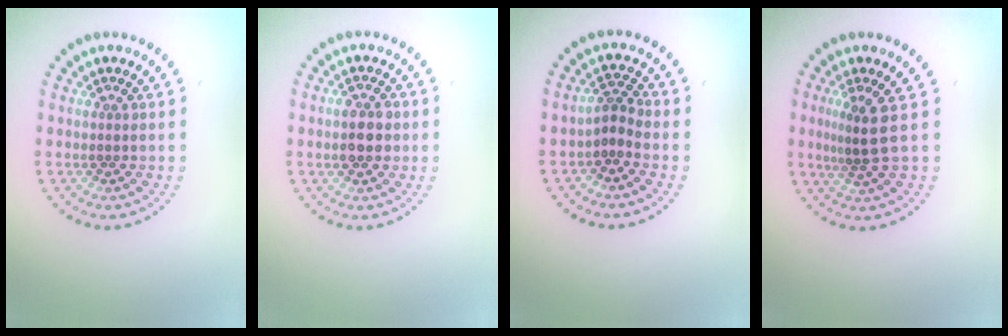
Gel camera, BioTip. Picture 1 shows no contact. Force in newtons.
{"total": 2.8, "press": 2.8, "slide": 0.2}
{"total": 1.9, "press": 1.2, "slide": 1.4}
{"total": 2.8, "press": 1.7, "slide": 2.2}